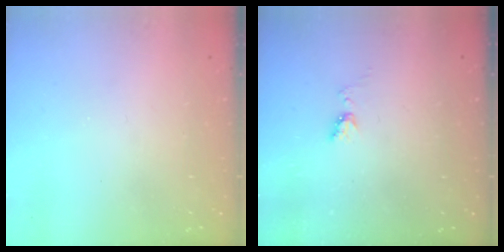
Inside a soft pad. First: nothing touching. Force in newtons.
{"total": 4.0, "press": 3.9, "slide": 0.5}